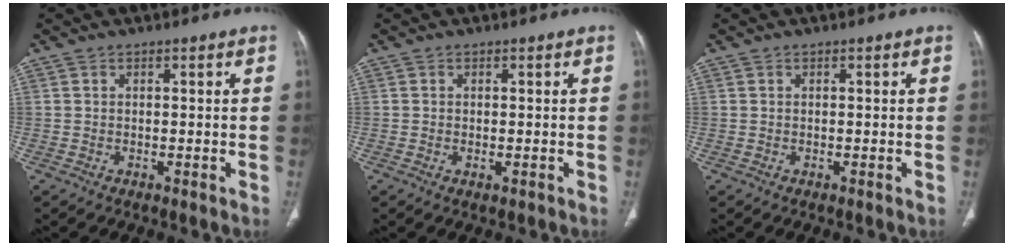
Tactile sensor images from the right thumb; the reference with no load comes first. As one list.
[{"total": 0.8, "force": [-0.2, 0.4, 0.6], "torque": [-0.012, -0.002, -0.002]}, {"total": 0.0}]